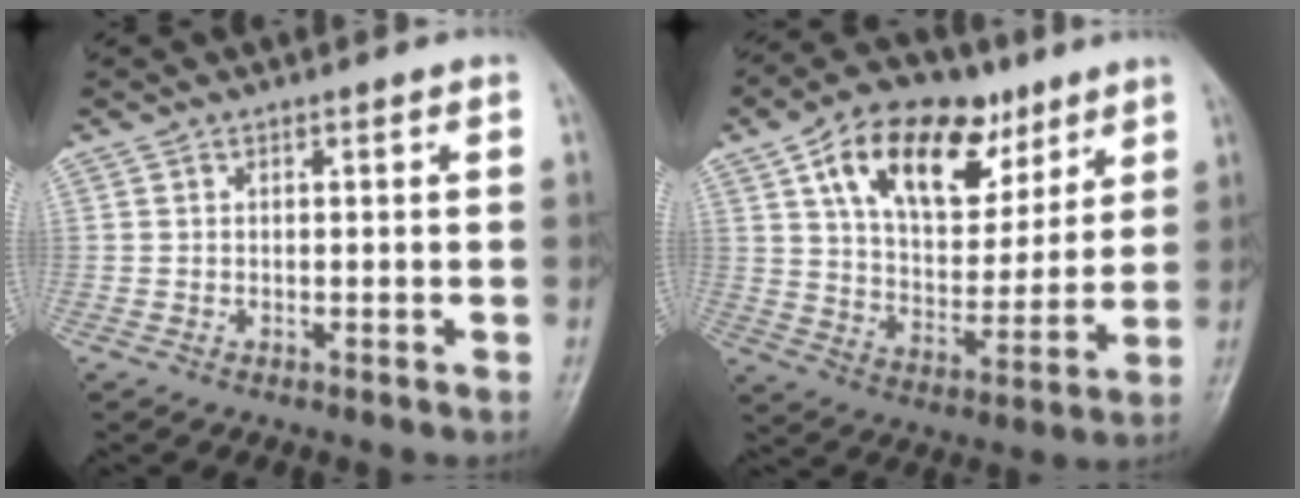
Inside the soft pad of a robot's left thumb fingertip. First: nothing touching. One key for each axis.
{"total": 20.4, "fx": 10.2, "fy": 11.7, "fz": 13.2, "tx": -0.170, "ty": -0.025, "tz": 0.172}